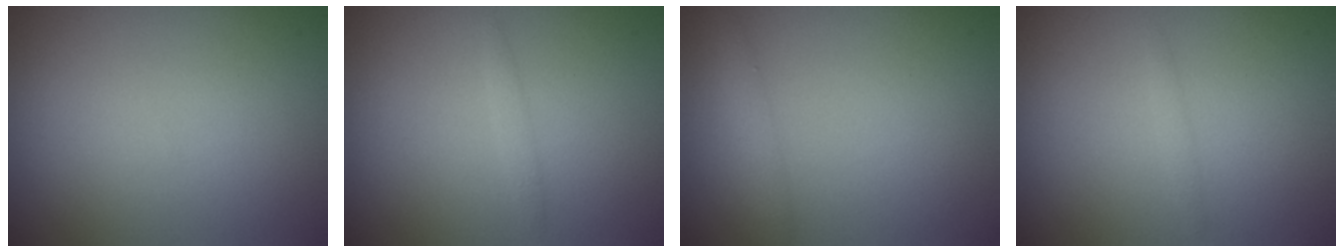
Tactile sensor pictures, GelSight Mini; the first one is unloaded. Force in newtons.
{"total": 0.8, "press": 0.8, "slide": 0.1}
{"total": 1.4, "press": 1.4, "slide": 0.1}
{"total": 0.6, "press": 0.6, "slide": 0.0}